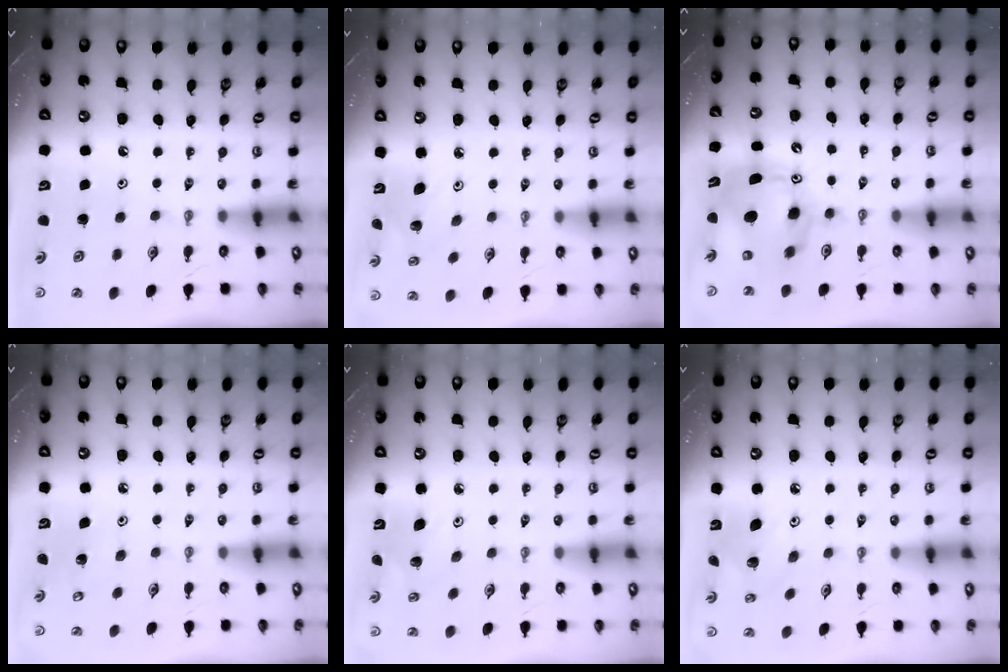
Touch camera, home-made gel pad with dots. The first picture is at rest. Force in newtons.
{"total": 4.3, "press": 3.9, "slide": 1.8}
{"total": 12.4, "press": 12.2, "slide": 2.4}
{"total": 3.3, "press": 3.3, "slide": 0.3}
{"total": 4.1, "press": 3.5, "slide": 2.1}
{"total": 6.8, "press": 6.8, "slide": 0.2}